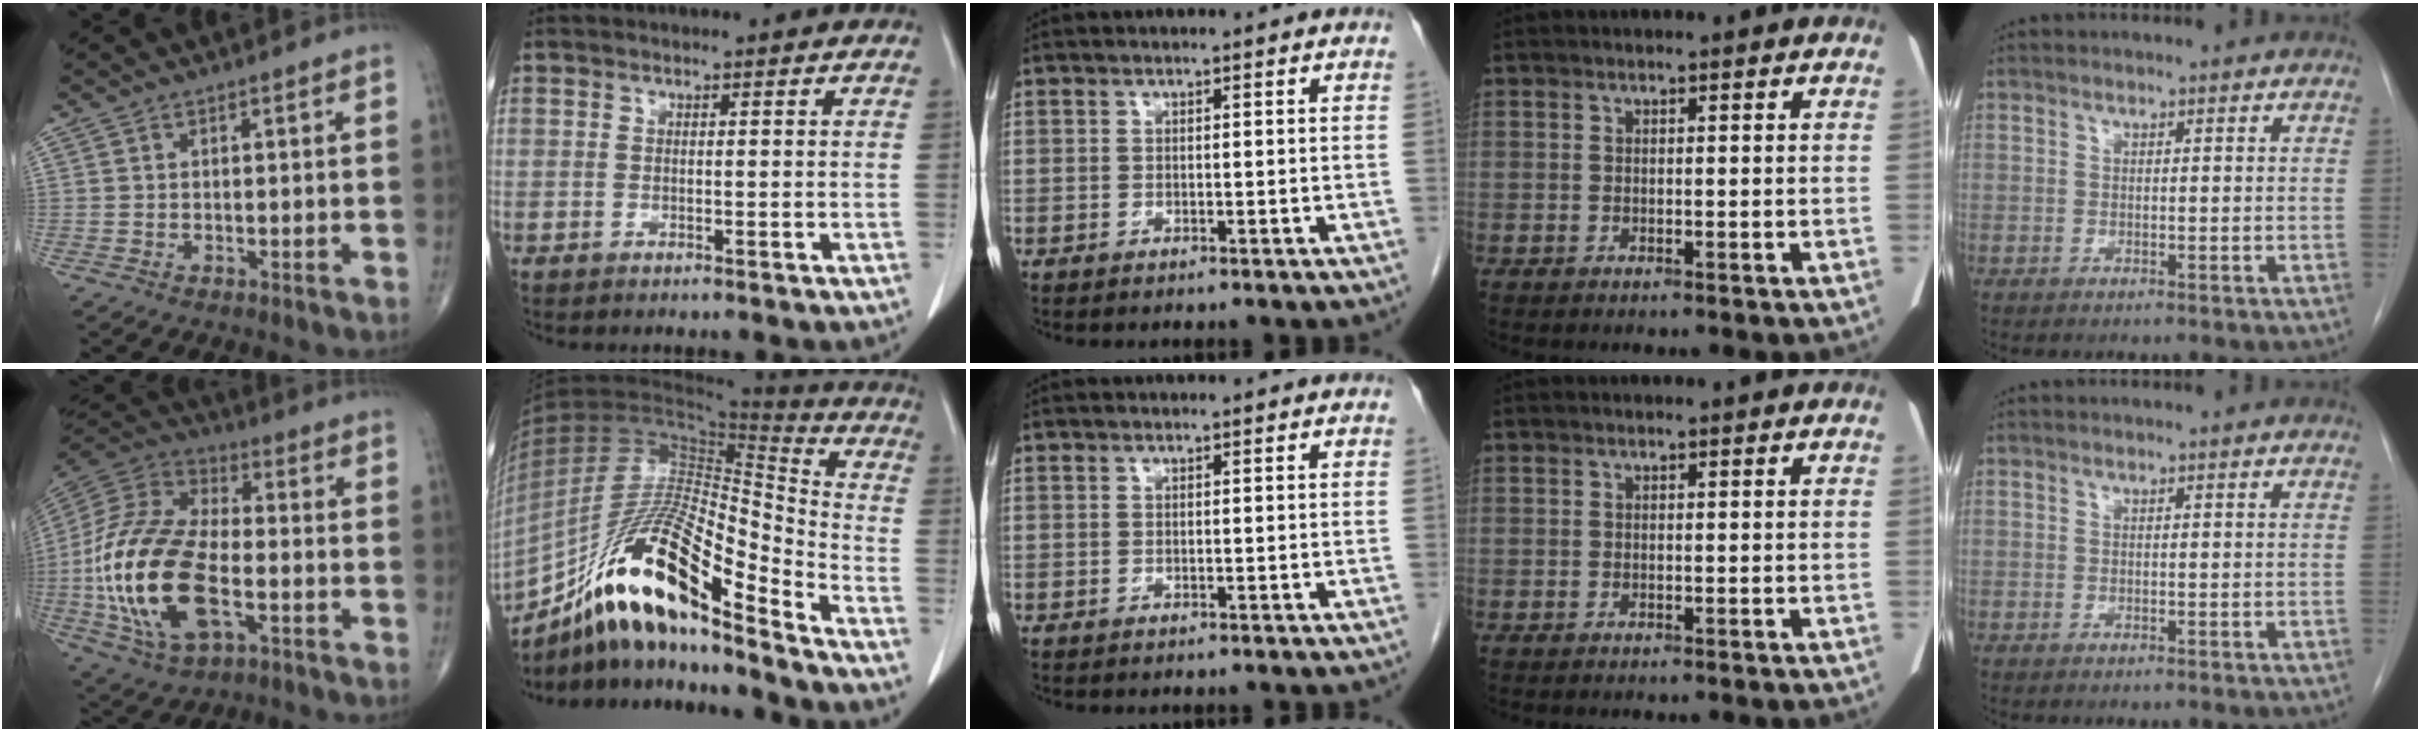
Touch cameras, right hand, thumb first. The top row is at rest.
{"thumb": {"total": 24.4, "force": [-5.2, 12.5, 20.3], "torque": [-0.427, 0.010, -0.091]}, "index": {"total": 21.4, "force": [-14.1, 3.6, 15.7], "torque": [-0.294, -0.008, -0.248]}}